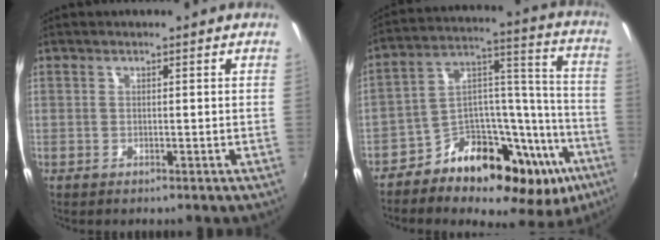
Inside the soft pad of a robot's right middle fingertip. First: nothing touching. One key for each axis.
{"total": 22.5, "fx": -13.7, "fy": 12.1, "fz": 13.1, "tx": -0.170, "ty": 0.056, "tz": -0.197}